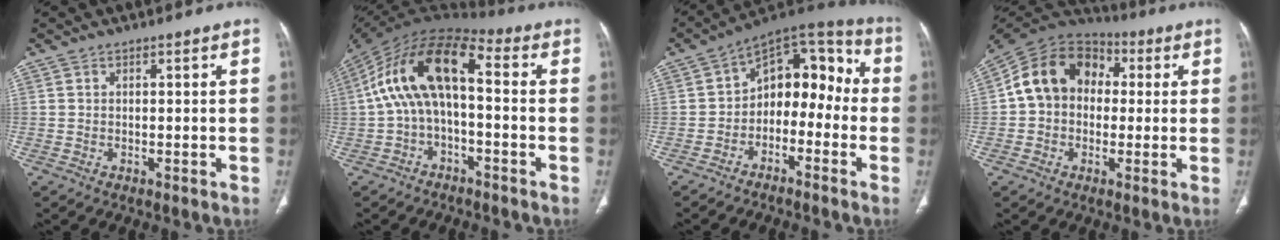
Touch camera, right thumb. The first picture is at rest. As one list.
[{"total": 14.6, "force": [-0.2, 7.1, 12.7], "torque": [-0.238, 0.054, -0.014]}, {"total": 13.1, "force": [-2.7, 9.0, 9.2], "torque": [-0.079, 0.070, -0.059]}, {"total": 14.2, "force": [1.5, 11.3, 8.5], "torque": [-0.123, 0.040, 0.013]}]